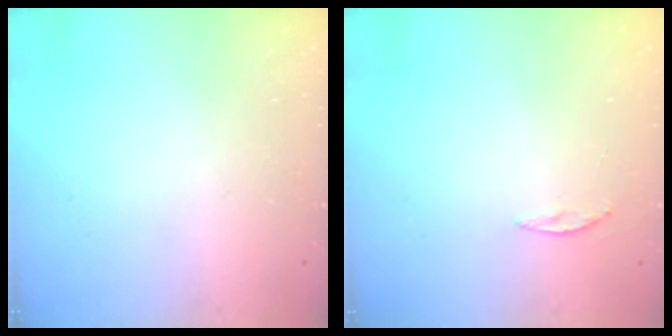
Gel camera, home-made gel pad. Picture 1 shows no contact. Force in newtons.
{"total": 3.3, "press": 3.3, "slide": 0.4}